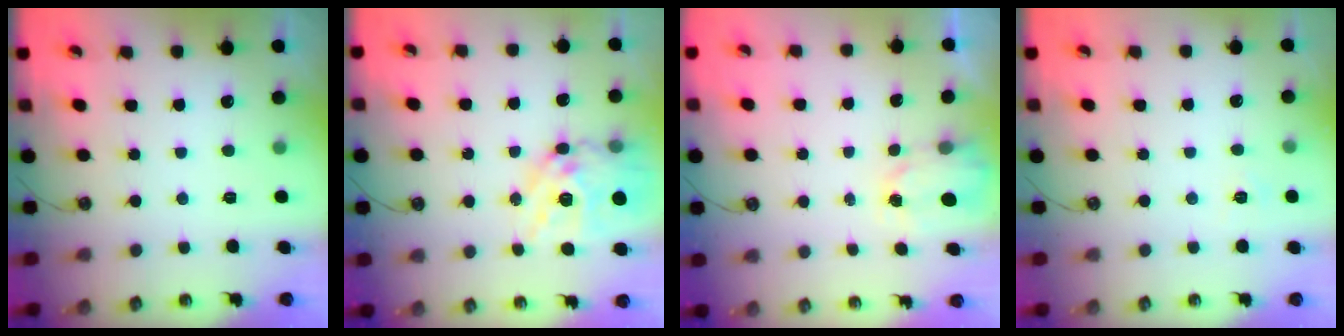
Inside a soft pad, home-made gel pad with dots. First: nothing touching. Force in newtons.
{"total": 18.0, "press": 17.9, "slide": 1.8}
{"total": 1.6, "press": 1.6, "slide": 0.3}
{"total": 4.4, "press": 4.3, "slide": 0.4}